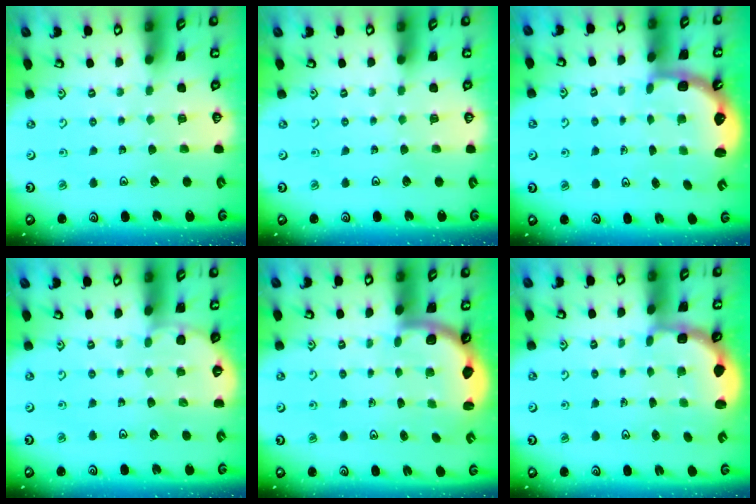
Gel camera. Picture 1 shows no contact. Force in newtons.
{"total": 0.0}
{"total": 2.8, "press": 2.0, "slide": 2.0}
{"total": 4.0, "press": 4.0, "slide": 0.4}
{"total": 2.6, "press": 2.5, "slide": 0.7}
{"total": 2.7, "press": 2.1, "slide": 1.7}